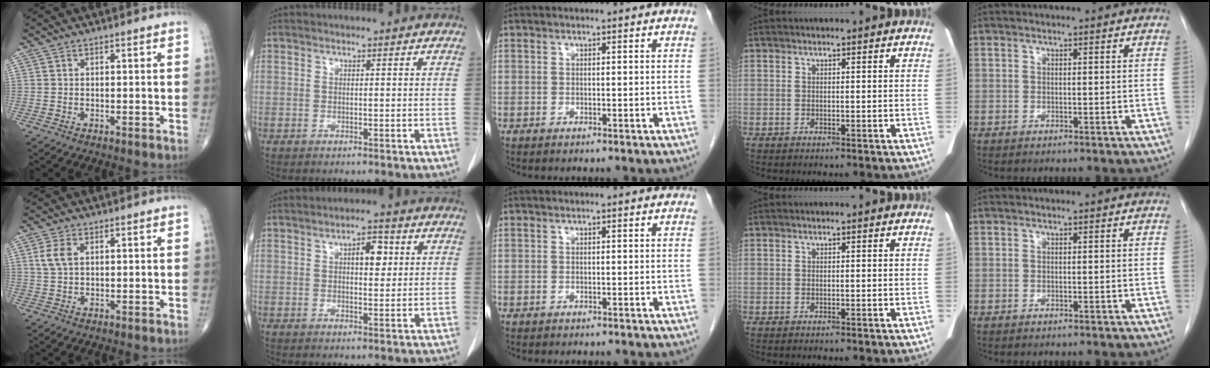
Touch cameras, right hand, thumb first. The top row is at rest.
{"thumb": {"total": 3.8, "force": [1.1, 2.2, 2.9], "torque": [-0.067, 0.005, 0.025]}, "index": {"total": 4.5, "force": [1.3, 1.9, 3.8], "torque": [-0.055, 0.008, 0.017]}, "middle": {"total": 2.6, "force": [-2.4, 0.5, 1.0], "torque": [-0.017, -0.006, -0.027]}}